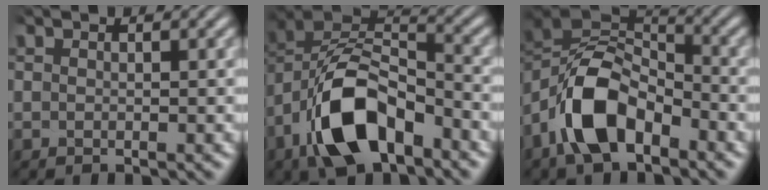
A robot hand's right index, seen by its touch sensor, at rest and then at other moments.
{"total": 10.5, "force": [-1.9, 7.0, 7.5], "torque": [-0.152, -0.015, -0.033]}
{"total": 10.8, "force": [-1.4, 7.7, 7.5], "torque": [-0.157, -0.014, -0.028]}